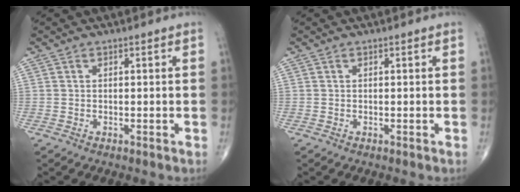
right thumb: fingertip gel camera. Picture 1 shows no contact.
{"total": 0.0}